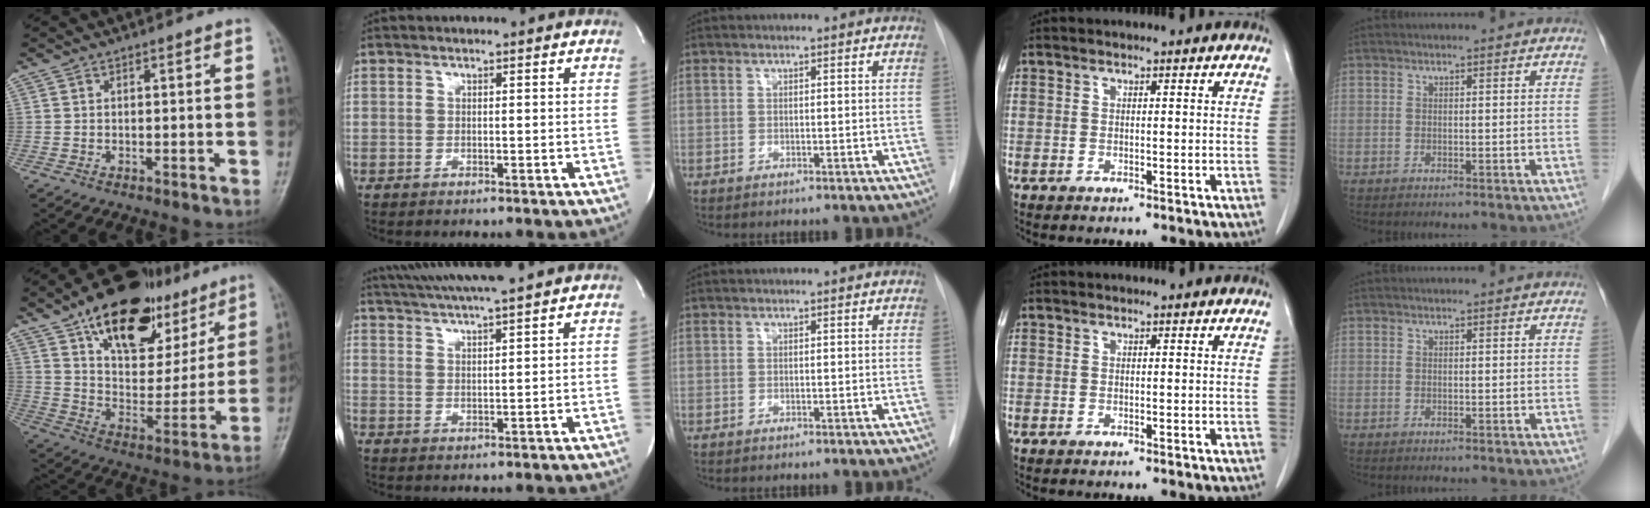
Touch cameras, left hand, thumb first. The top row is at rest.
{"thumb": {"total": 25.5, "force": [15.8, 13.4, 14.9], "torque": [-0.182, -0.039, 0.256]}, "index": {"total": 11.9, "force": [10.5, -0.4, 5.6], "torque": [-0.108, 0.023, 0.159]}}